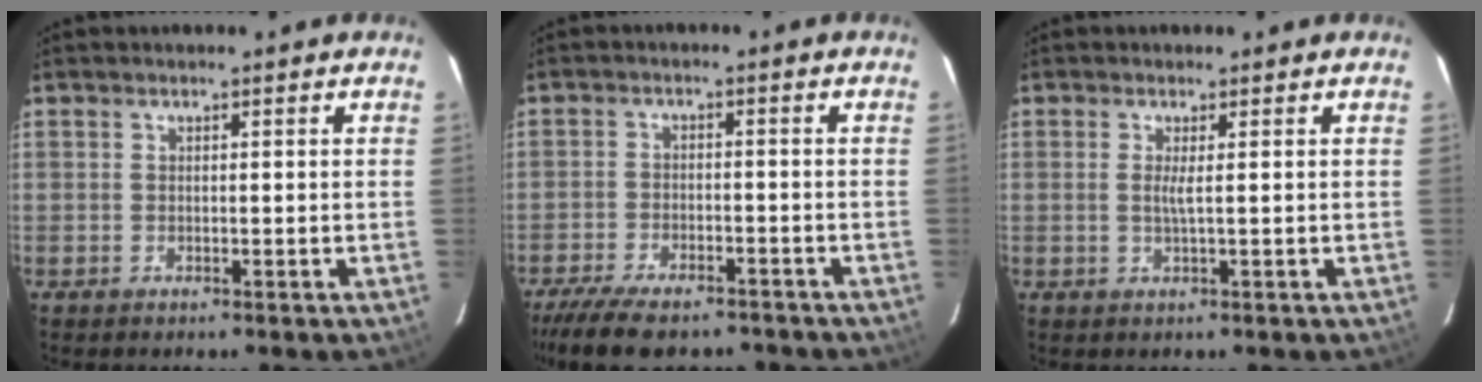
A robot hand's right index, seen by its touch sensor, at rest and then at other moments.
{"total": 14.3, "force": [-11.6, 5.0, 6.8], "torque": [-0.152, -0.028, -0.181]}
{"total": 1.8, "force": [0.2, -0.2, 1.8], "torque": [-0.035, -0.004, 0.003]}